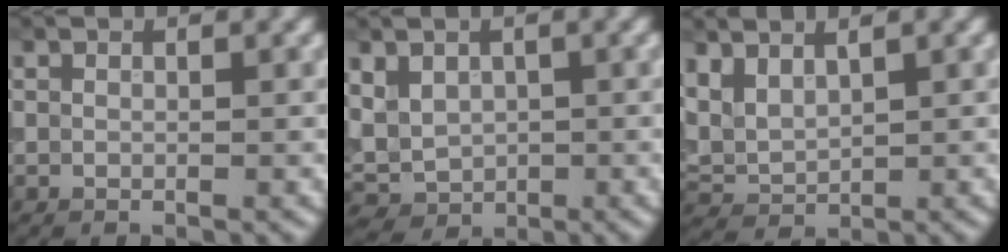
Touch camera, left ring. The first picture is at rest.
{"total": 3.9, "force": [0.6, 3.2, 2.1], "torque": [-0.047, 0.000, 0.016]}
{"total": 2.9, "force": [2.0, 1.4, 1.6], "torque": [-0.043, 0.004, 0.040]}